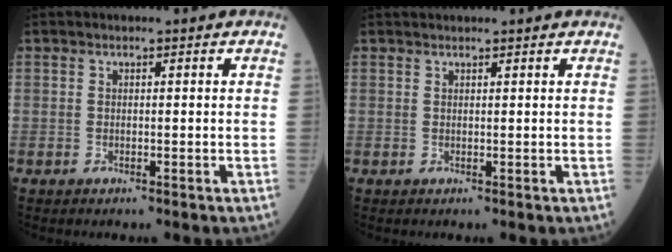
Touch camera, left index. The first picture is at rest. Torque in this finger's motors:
{"motor_torque": [0.94, -1.20, 0.03, 0.02]}